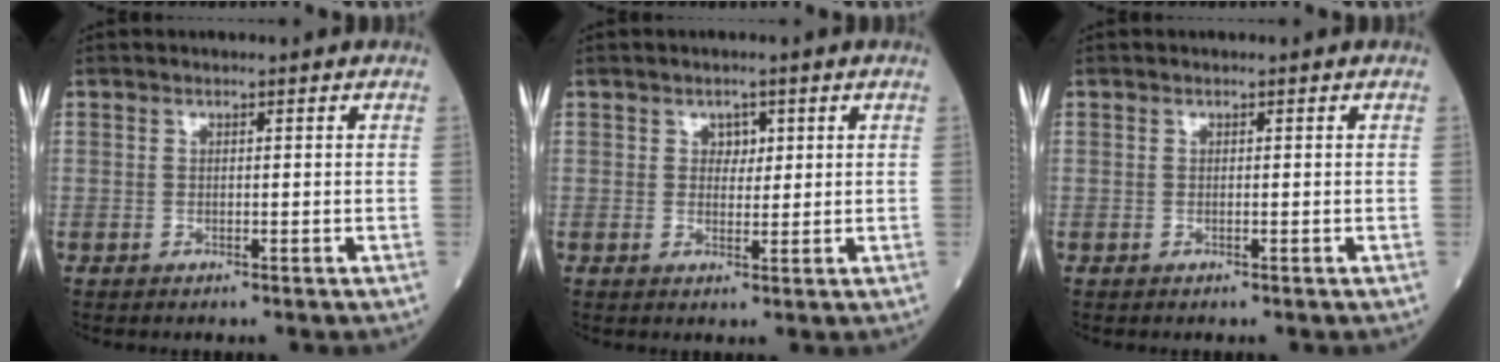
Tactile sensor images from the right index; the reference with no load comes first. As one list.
[{"total": 2.1, "force": [0.8, 1.5, 1.2], "torque": [-0.011, 0.000, 0.011]}, {"total": 0.0}]